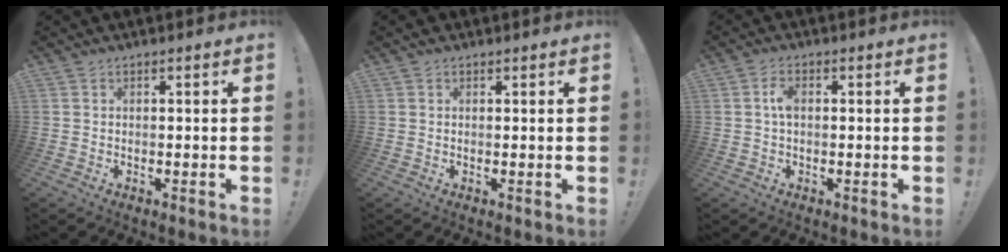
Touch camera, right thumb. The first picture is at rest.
{"total": 0.7, "force": [0.6, 0.1, -0.1], "torque": [0.007, -0.003, 0.011]}
{"total": 3.4, "force": [0.3, 1.8, 2.9], "torque": [-0.050, 0.007, 0.003]}